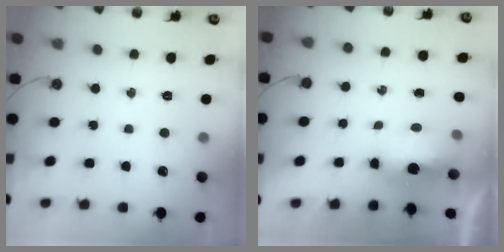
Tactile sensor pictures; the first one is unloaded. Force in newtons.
{"total": 15.0, "press": 9.1, "slide": 11.9}